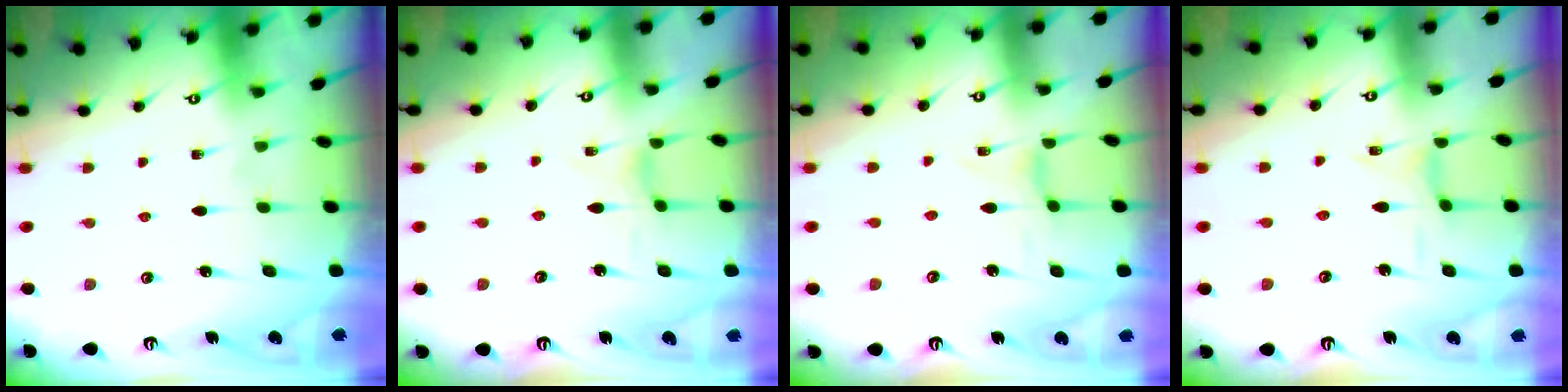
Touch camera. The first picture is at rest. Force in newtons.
{"total": 2.5, "press": 2.4, "slide": 0.4}
{"total": 0.0}
{"total": 1.2, "press": 1.1, "slide": 0.4}